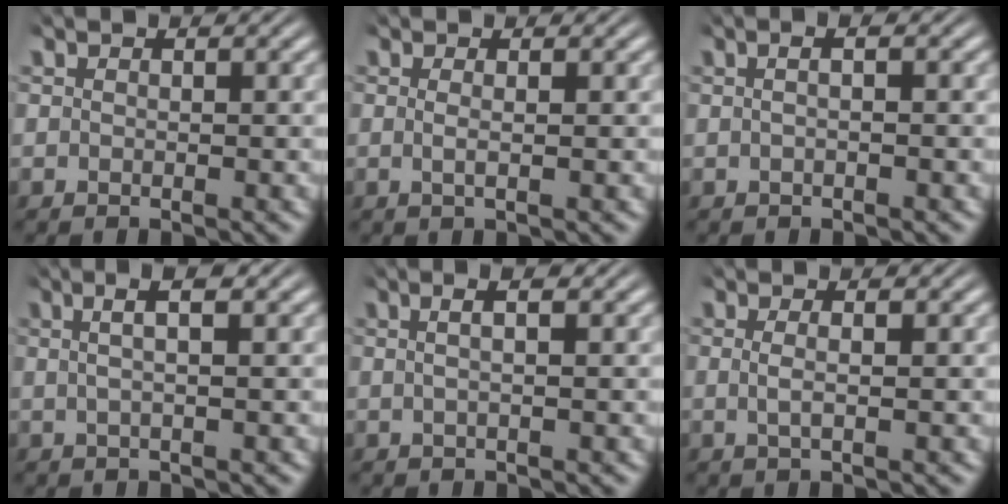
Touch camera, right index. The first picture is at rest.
{"total": 1.0, "force": [-0.1, -0.2, 1.0], "torque": [-0.023, -0.010, 0.003]}
{"total": 1.7, "force": [0.1, 0.4, 1.7], "torque": [-0.019, 0.011, -0.005]}
{"total": 3.7, "force": [1.8, 0.5, 3.2], "torque": [-0.044, 0.021, 0.022]}
{"total": 2.4, "force": [0.9, 0.2, 2.2], "torque": [-0.028, 0.014, 0.010]}
{"total": 1.6, "force": [0.0, 0.1, 1.6], "torque": [-0.033, -0.009, 0.005]}